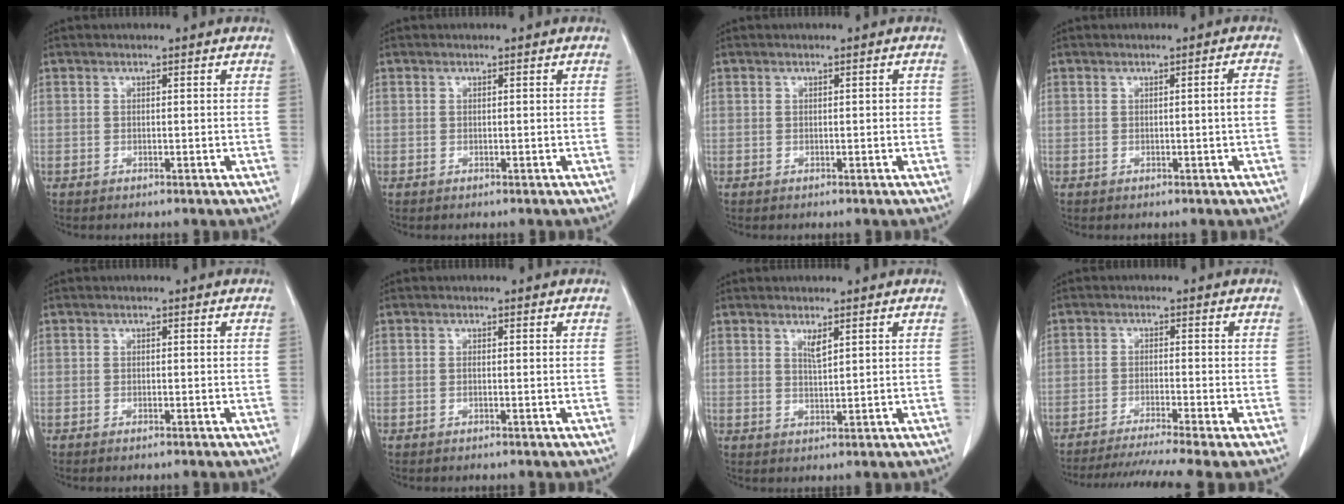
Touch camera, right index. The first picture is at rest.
{"total": 0.0}
{"total": 0.8, "force": [0.0, 0.4, 0.7], "torque": [-0.005, 0.003, 0.000]}
{"total": 1.6, "force": [-0.3, -0.3, 1.6], "torque": [-0.024, -0.001, -0.001]}
{"total": 0.6, "force": [-0.5, 0.1, 0.3], "torque": [-0.008, -0.001, -0.006]}
{"total": 0.0}
{"total": 1.9, "force": [1.2, 0.2, 1.5], "torque": [-0.032, -0.005, 0.026]}
{"total": 10.4, "force": [-8.8, -1.6, 5.4], "torque": [-0.072, -0.018, -0.137]}